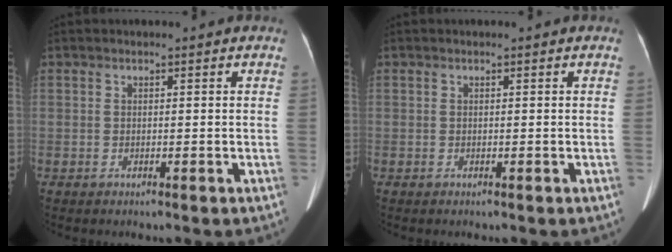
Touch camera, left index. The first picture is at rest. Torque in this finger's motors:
{"motor_torque": [0.10, -0.02, 0.02, 0.01]}